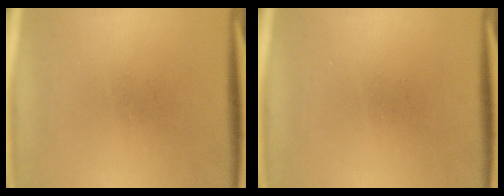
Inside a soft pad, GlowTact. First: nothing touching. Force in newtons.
{"total": 0.0}